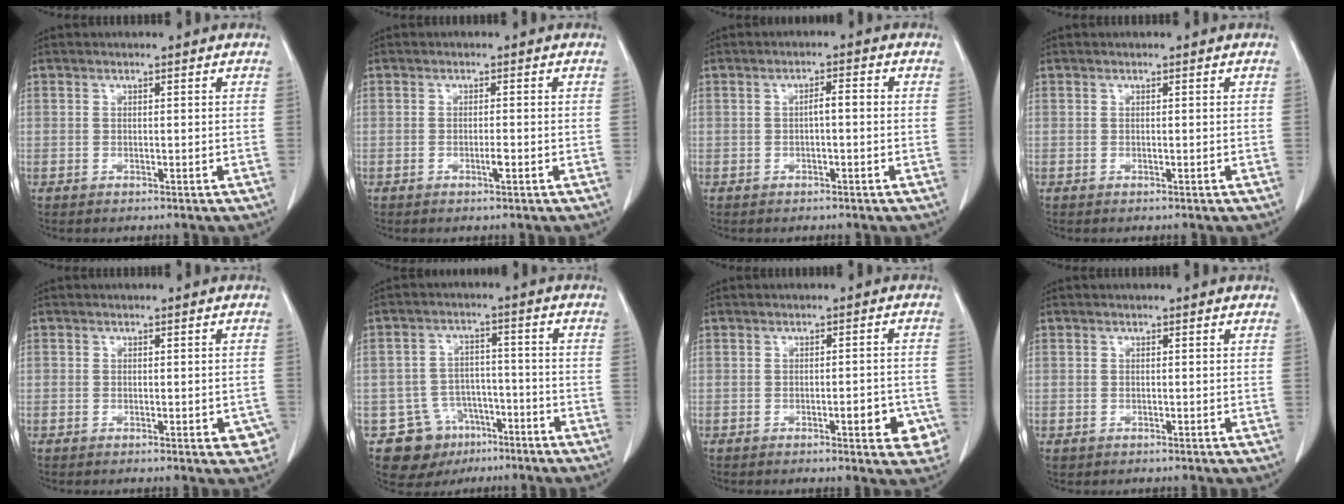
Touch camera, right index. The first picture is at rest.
{"total": 1.2, "force": [-0.5, 0.0, 1.1], "torque": [-0.019, 0.001, -0.006]}
{"total": 2.1, "force": [-0.2, 0.4, 2.1], "torque": [-0.034, 0.006, -0.004]}
{"total": 0.0}
{"total": 3.1, "force": [-1.2, 1.8, 2.3], "torque": [-0.012, 0.006, -0.012]}
{"total": 9.9, "force": [-5.7, 7.8, 2.2], "torque": [-0.038, 0.025, -0.080]}
{"total": 5.2, "force": [-2.0, 1.5, 4.5], "torque": [-0.048, -0.001, -0.023]}
{"total": 0.7, "force": [-0.1, 0.6, 0.1], "torque": [-0.001, 0.004, -0.004]}